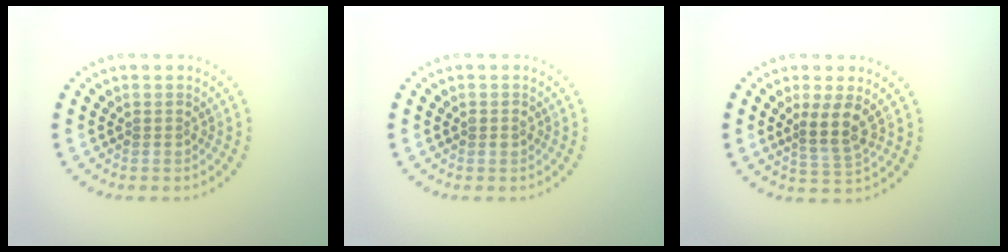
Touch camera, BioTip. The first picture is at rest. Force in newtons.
{"total": 1.0, "press": 1.0, "slide": 0.0}
{"total": 2.8, "press": 2.3, "slide": 1.6}